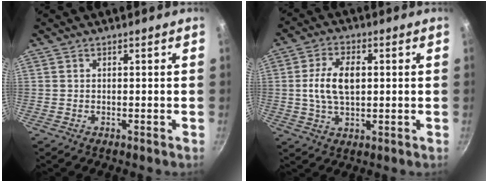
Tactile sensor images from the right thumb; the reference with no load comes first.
{"total": 9.3, "force": [0.9, 5.3, 7.5], "torque": [-0.130, 0.010, 0.015]}